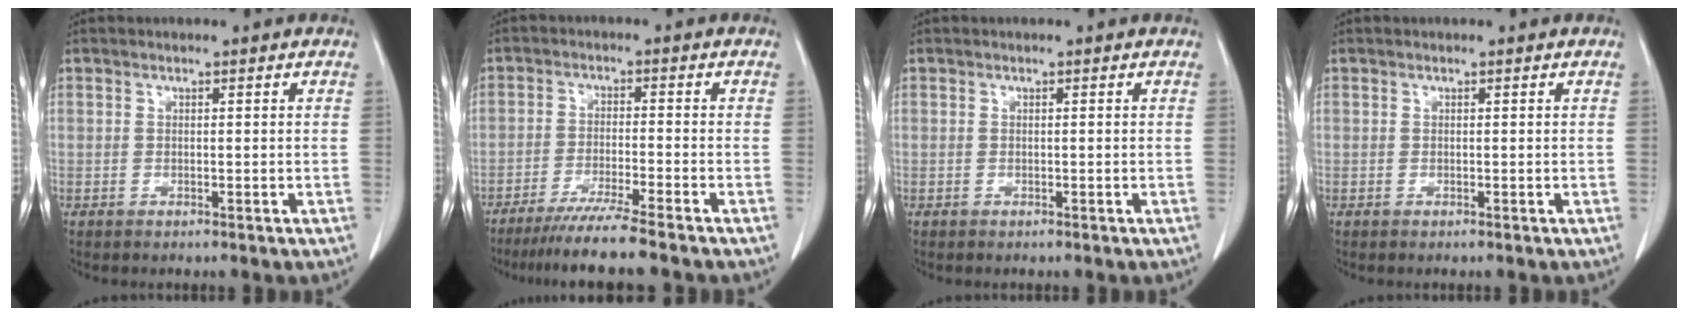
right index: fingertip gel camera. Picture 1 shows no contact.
{"total": 7.5, "force": [-6.3, -1.3, 3.9], "torque": [-0.058, -0.024, -0.104]}
{"total": 0.0}
{"total": 0.0}